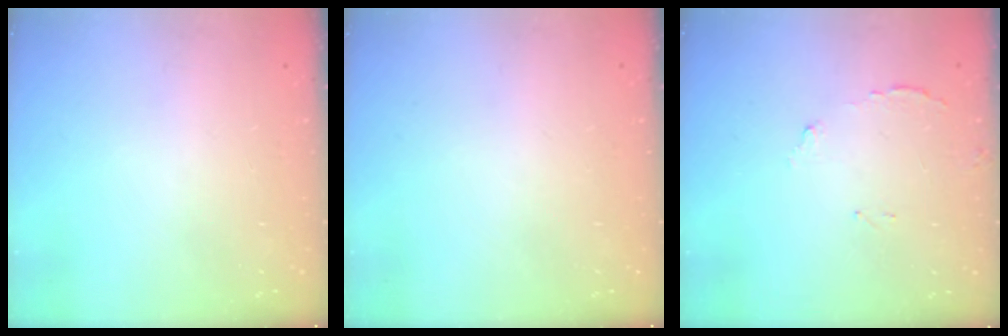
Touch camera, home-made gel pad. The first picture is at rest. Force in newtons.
{"total": 0.0}
{"total": 8.5, "press": 8.5, "slide": 0.5}